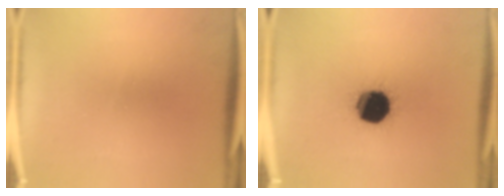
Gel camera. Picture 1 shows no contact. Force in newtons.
{"total": 18.1}